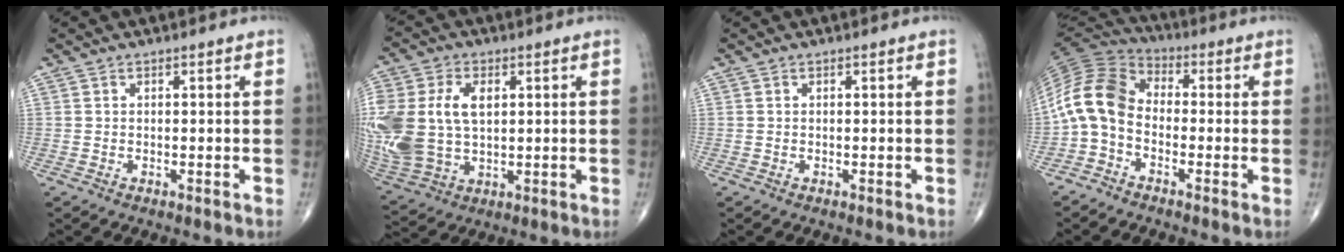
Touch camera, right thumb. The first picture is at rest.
{"total": 19.9, "force": [2.6, 13.1, 14.8], "torque": [-0.366, 0.006, 0.062]}
{"total": 0.0}
{"total": 11.0, "force": [-2.2, 7.5, 7.7], "torque": [-0.148, 0.047, -0.064]}